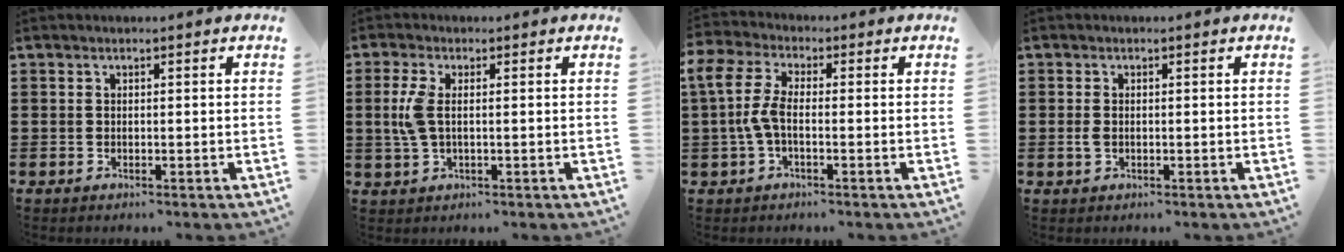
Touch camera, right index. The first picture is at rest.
{"total": 4.2, "force": [0.3, 1.7, 3.8], "torque": [-0.104, -0.005, -0.006]}
{"total": 6.2, "force": [-0.4, 3.2, 5.3], "torque": [-0.140, -0.002, -0.019]}
{"total": 1.3, "force": [-0.2, 0.9, 1.0], "torque": [-0.028, 0.001, -0.007]}